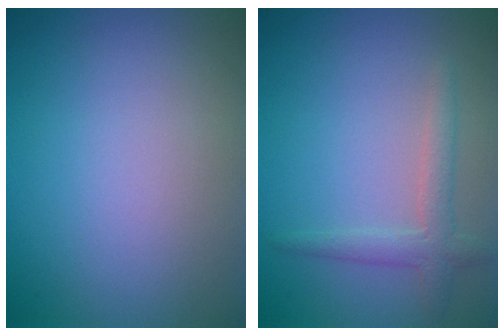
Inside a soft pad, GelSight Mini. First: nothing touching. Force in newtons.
{"total": 2.3, "press": 2.2, "slide": 0.1}